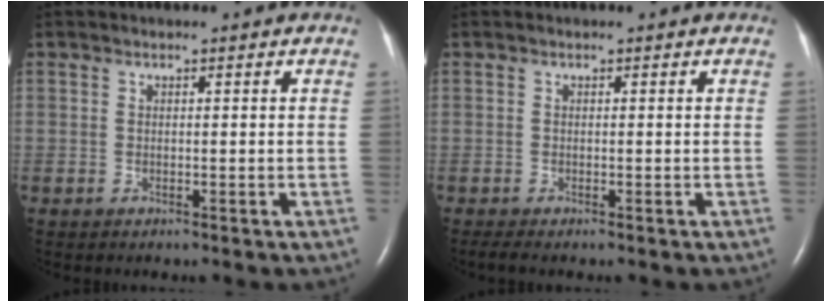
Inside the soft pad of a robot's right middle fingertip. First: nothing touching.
{"total": 1.0, "force": [-0.8, -0.1, 0.6], "torque": [-0.019, -0.006, -0.016]}